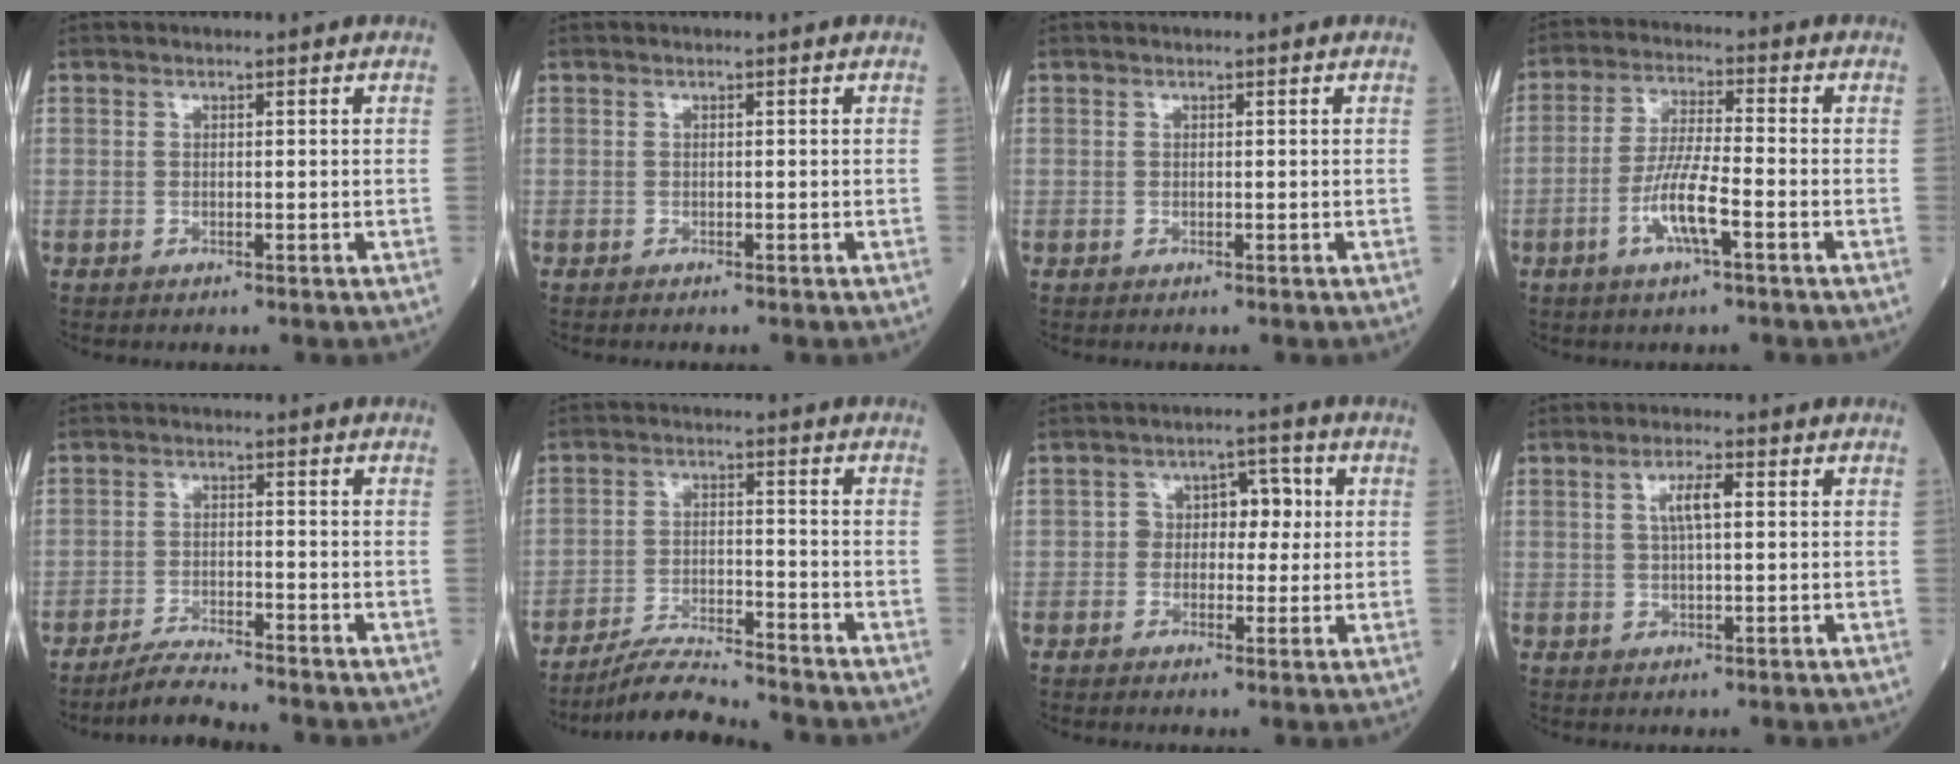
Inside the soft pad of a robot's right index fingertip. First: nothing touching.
{"total": 0.0}
{"total": 0.0}
{"total": 7.6, "force": [-3.0, 0.7, 7.0], "torque": [-0.137, -0.002, -0.061]}
{"total": 4.3, "force": [-4.1, -0.7, 1.1], "torque": [-0.025, -0.020, -0.076]}
{"total": 6.9, "force": [-6.7, -0.7, 1.5], "torque": [-0.030, -0.012, -0.122]}
{"total": 5.7, "force": [0.5, 3.7, 4.4], "torque": [-0.055, 0.026, 0.007]}
{"total": 3.7, "force": [0.9, 0.7, 3.5], "torque": [-0.067, 0.006, 0.017]}